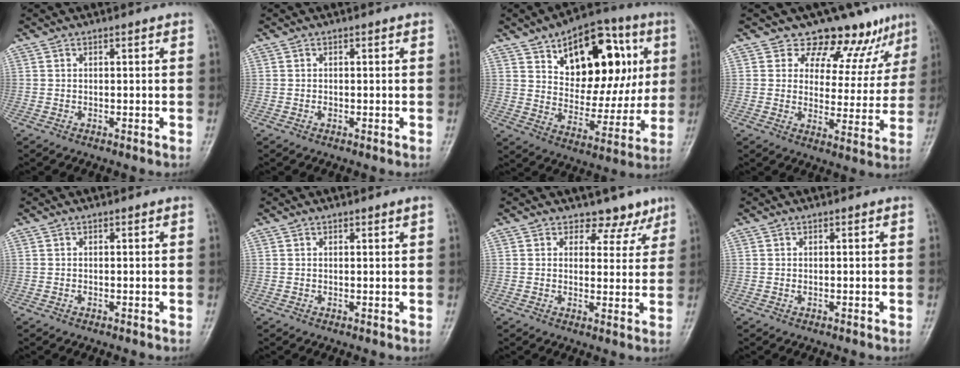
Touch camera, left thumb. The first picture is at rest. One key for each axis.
{"total": 0.6, "fx": -0.1, "fy": 0.5, "fz": 0.2, "tx": -0.001, "ty": 0.002, "tz": -0.001}
{"total": 22.3, "fx": 7.9, "fy": 12.7, "fz": 16.5, "tx": -0.177, "ty": -0.012, "tz": 0.122}
{"total": 10.9, "fx": 8.9, "fy": 5.5, "fz": 2.8, "tx": 0.008, "ty": -0.060, "tz": 0.110}
{"total": 0.0}
{"total": 0.7, "fx": 0.5, "fy": 0.1, "fz": 0.4, "tx": -0.005, "ty": -0.003, "tz": 0.009}
{"total": 5.3, "fx": 4.1, "fy": 3.4, "fz": 0.5, "tx": 0.025, "ty": -0.028, "tz": 0.045}
{"total": 0.0}